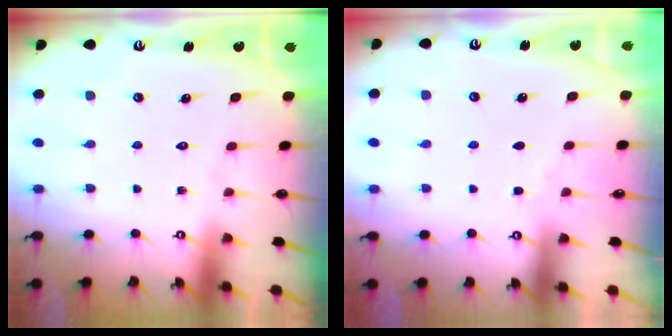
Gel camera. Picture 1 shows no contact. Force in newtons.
{"total": 1.2, "press": 1.2, "slide": 0.3}